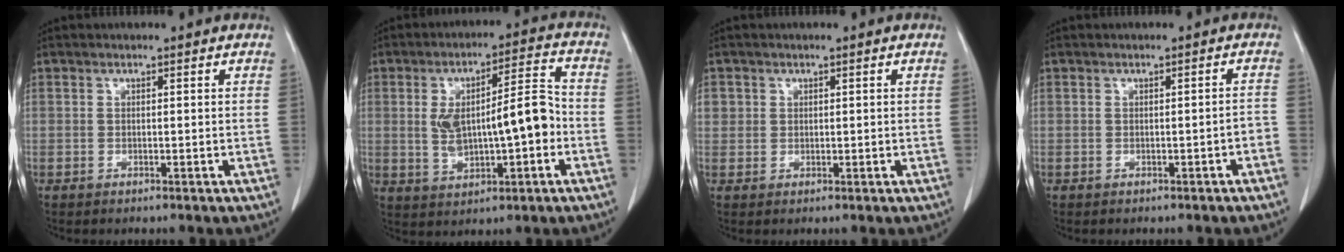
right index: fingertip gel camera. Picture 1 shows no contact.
{"total": 11.8, "force": [-0.9, 3.6, 11.3], "torque": [-0.194, 0.028, -0.004]}
{"total": 2.2, "force": [0.6, 2.0, 0.4], "torque": [0.001, 0.005, 0.013]}
{"total": 1.5, "force": [-0.9, 0.2, 1.1], "torque": [-0.011, 0.002, -0.010]}